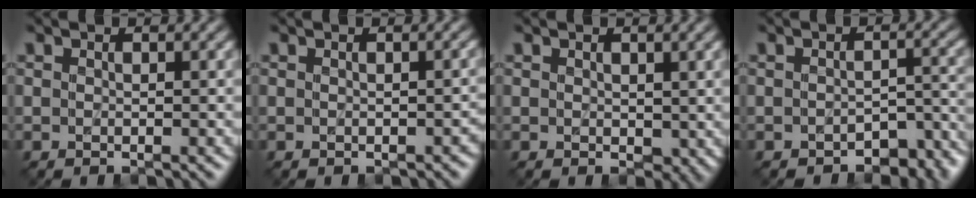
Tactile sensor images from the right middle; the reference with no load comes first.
{"total": 0.9, "force": [-0.4, 0.5, 0.6], "torque": [-0.011, -0.003, -0.003]}
{"total": 1.7, "force": [0.7, 1.2, 1.0], "torque": [-0.018, -0.003, 0.016]}
{"total": 4.3, "force": [-3.3, 1.9, 1.9], "torque": [-0.013, -0.006, -0.036]}